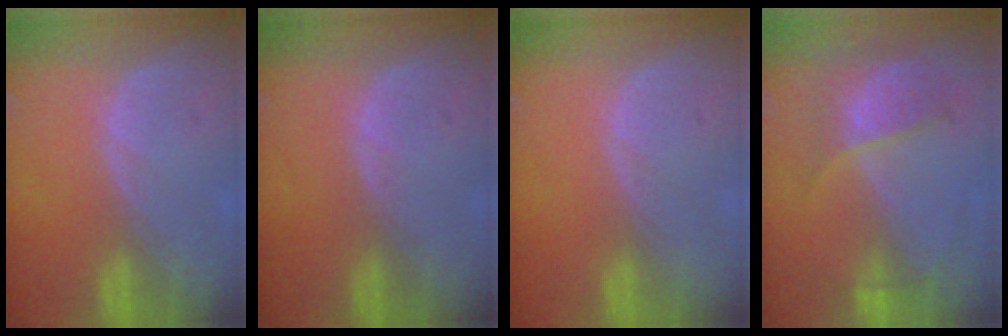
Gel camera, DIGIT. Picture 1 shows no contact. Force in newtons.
{"total": 0.5, "press": 0.5, "slide": 0.0}
{"total": 0.0}
{"total": 6.6, "press": 5.7, "slide": 3.2}